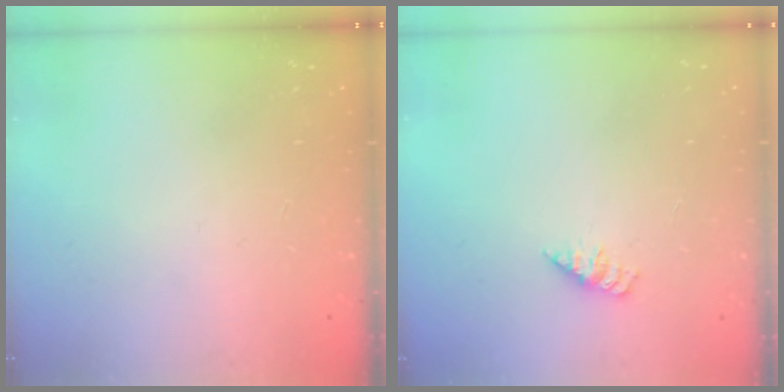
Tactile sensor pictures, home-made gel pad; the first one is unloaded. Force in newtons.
{"total": 1.4, "press": 1.3, "slide": 0.2}